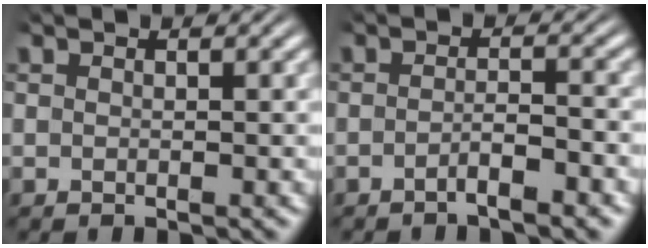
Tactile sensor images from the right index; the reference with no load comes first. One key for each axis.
{"total": 2.1, "fx": -1.6, "fy": 0.0, "fz": 1.4, "tx": -0.019, "ty": -0.004, "tz": -0.032}